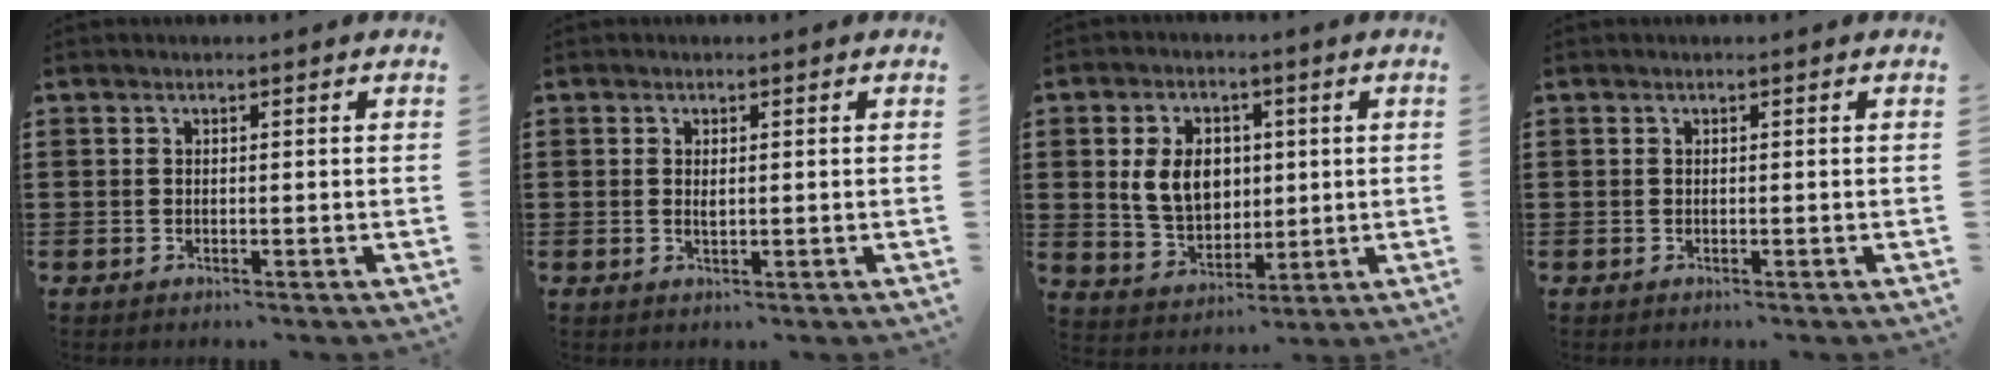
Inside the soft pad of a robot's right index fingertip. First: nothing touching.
{"total": 1.1, "force": [0.2, 0.4, 1.0], "torque": [-0.019, 0.003, 0.002]}
{"total": 8.1, "force": [1.3, 6.1, 5.1], "torque": [-0.106, 0.011, 0.021]}
{"total": 0.0}